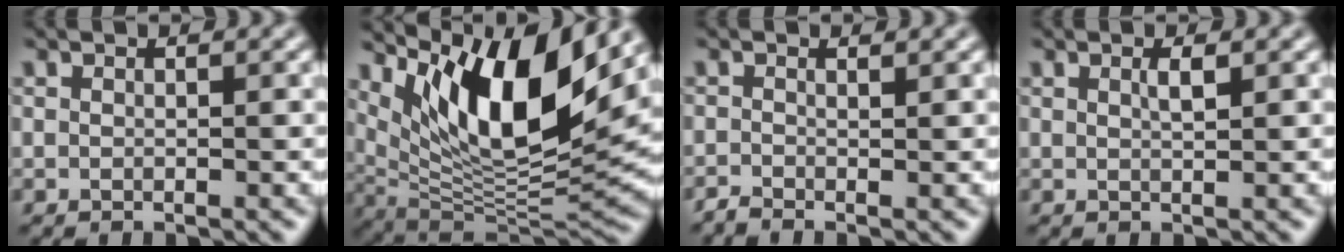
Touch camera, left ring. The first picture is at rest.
{"total": 12.5, "force": [5.8, 4.1, 10.3], "torque": [-0.165, -0.017, 0.115]}
{"total": 1.0, "force": [-0.7, 0.2, 0.7], "torque": [-0.012, -0.002, -0.018]}
{"total": 1.1, "force": [0.5, 0.1, 0.9], "torque": [-0.018, 0.003, 0.007]}